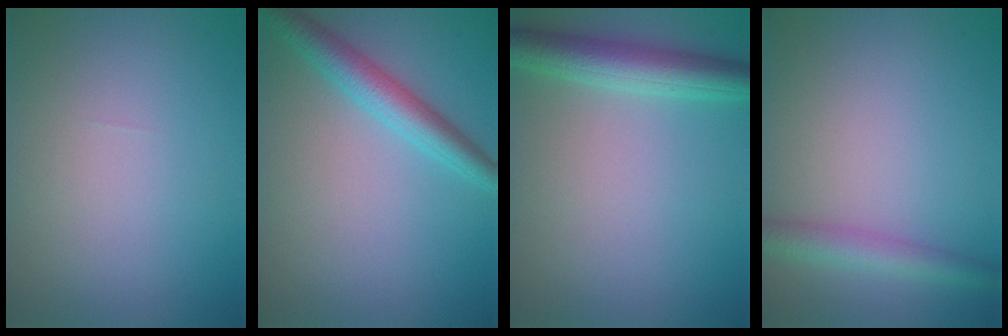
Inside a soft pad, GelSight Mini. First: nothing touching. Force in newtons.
{"total": 3.8, "press": 3.8, "slide": 0.1}
{"total": 4.4, "press": 4.4, "slide": 0.0}
{"total": 3.0, "press": 3.0, "slide": 0.1}